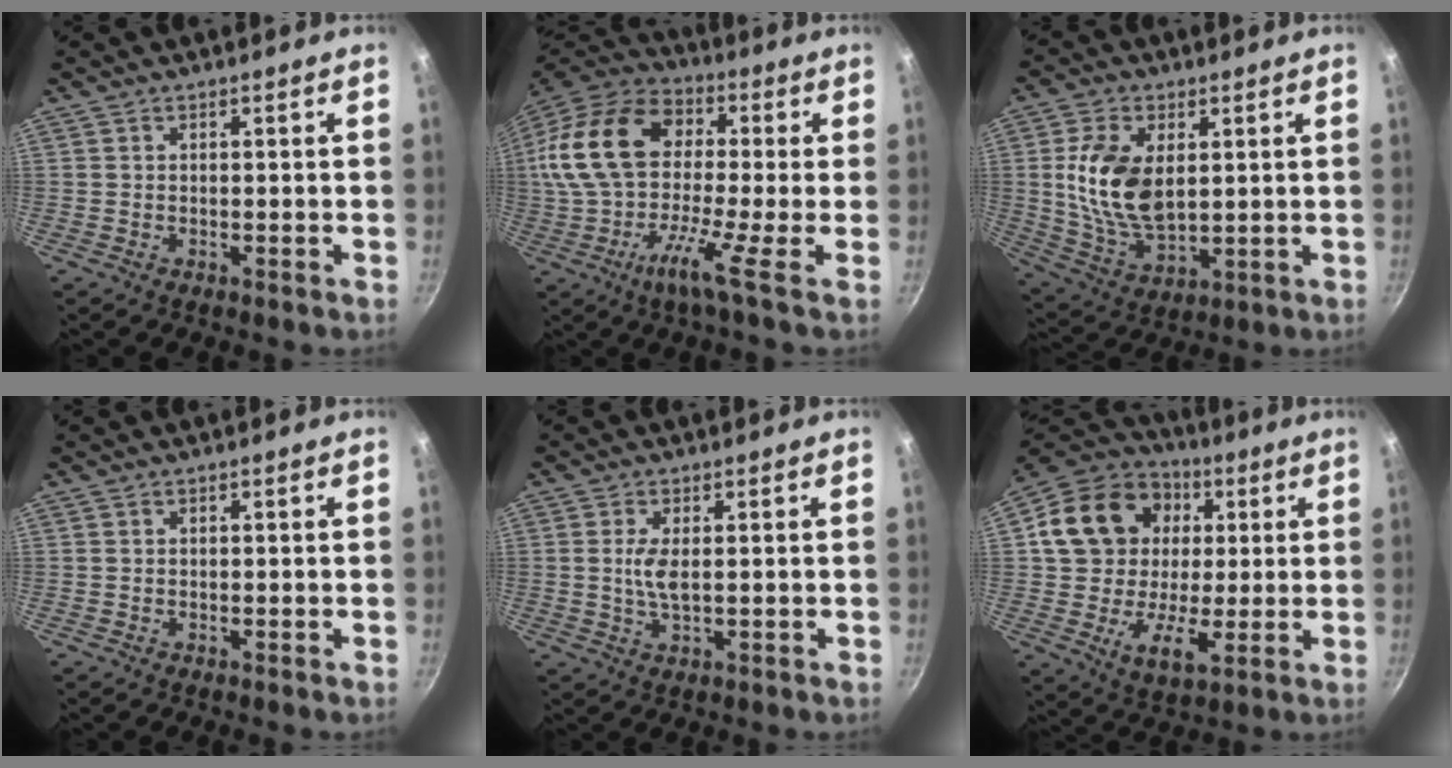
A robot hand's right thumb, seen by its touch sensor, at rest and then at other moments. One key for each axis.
{"total": 19.6, "fx": -2.0, "fy": 8.4, "fz": 17.6, "tx": -0.342, "ty": 0.024, "tz": -0.074}
{"total": 14.2, "fx": 2.4, "fy": 8.3, "fz": 11.3, "tx": -0.203, "ty": -0.018, "tz": 0.055}
{"total": 0.0}
{"total": 6.5, "fx": 0.7, "fy": 2.6, "fz": 5.9, "tx": -0.124, "ty": -0.004, "tz": 0.014}
{"total": 20.5, "fx": 3.6, "fy": 16.1, "fz": 12.1, "tx": -0.182, "ty": 0.015, "tz": 0.055}